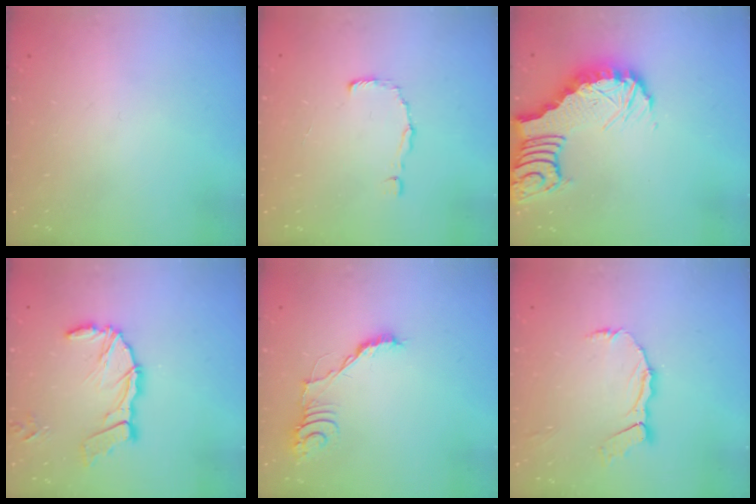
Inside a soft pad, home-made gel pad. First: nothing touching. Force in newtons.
{"total": 2.0, "press": 2.0, "slide": 0.1}
{"total": 6.1, "press": 6.1, "slide": 0.7}
{"total": 13.2, "press": 13.0, "slide": 2.3}
{"total": 9.8, "press": 9.7, "slide": 0.7}
{"total": 9.0, "press": 8.9, "slide": 1.1}